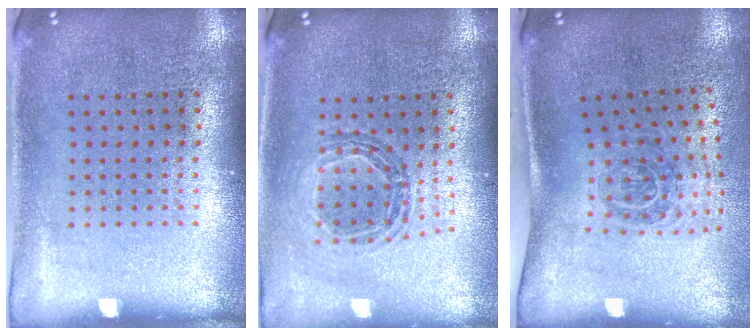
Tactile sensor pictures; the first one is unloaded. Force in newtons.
{"total": 0.8, "press": 0.8, "slide": 0.1}
{"total": 1.9, "press": 1.2, "slide": 1.5}